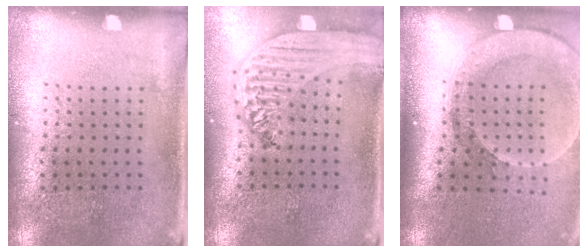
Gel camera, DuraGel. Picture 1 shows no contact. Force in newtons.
{"total": 2.8, "press": 2.2, "slide": 1.6}
{"total": 2.6, "press": 2.0, "slide": 1.7}